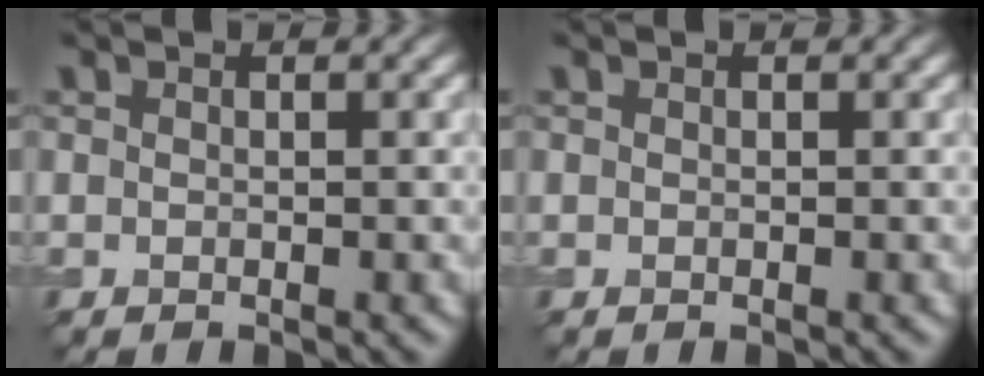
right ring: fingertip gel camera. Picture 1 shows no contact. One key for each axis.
{"total": 0.0}